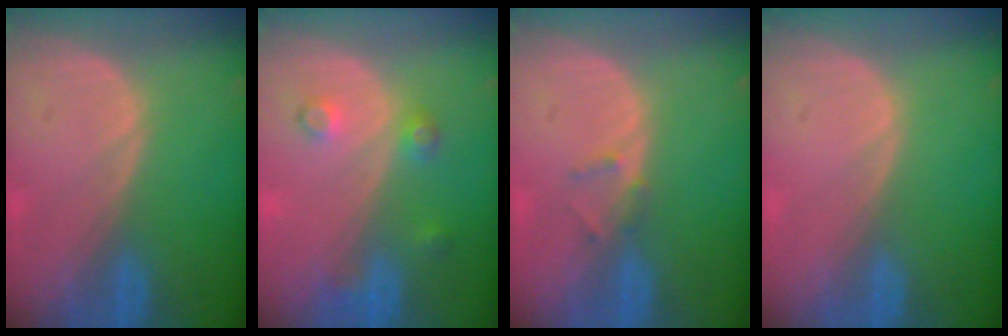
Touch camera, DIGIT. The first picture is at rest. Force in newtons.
{"total": 3.7, "press": 3.4, "slide": 1.5}
{"total": 1.3, "press": 1.1, "slide": 0.8}
{"total": 0.0}